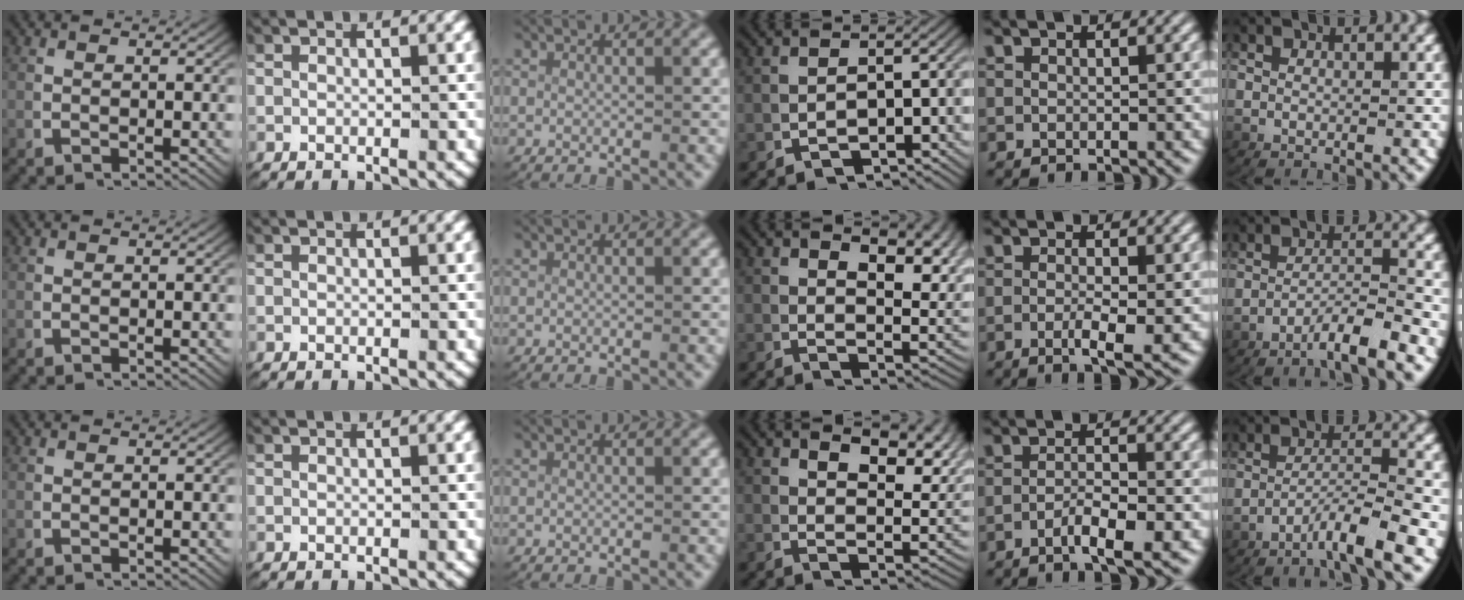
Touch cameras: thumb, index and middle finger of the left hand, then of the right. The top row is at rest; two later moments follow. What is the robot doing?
{"motion": "lift_and_place", "object": "map"}